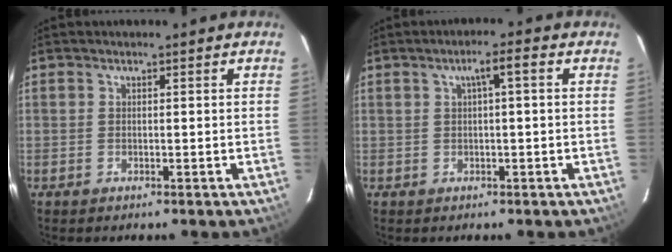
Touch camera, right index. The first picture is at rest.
{"total": 3.2, "force": [0.6, 0.2, 3.2], "torque": [-0.057, 0.009, 0.012]}